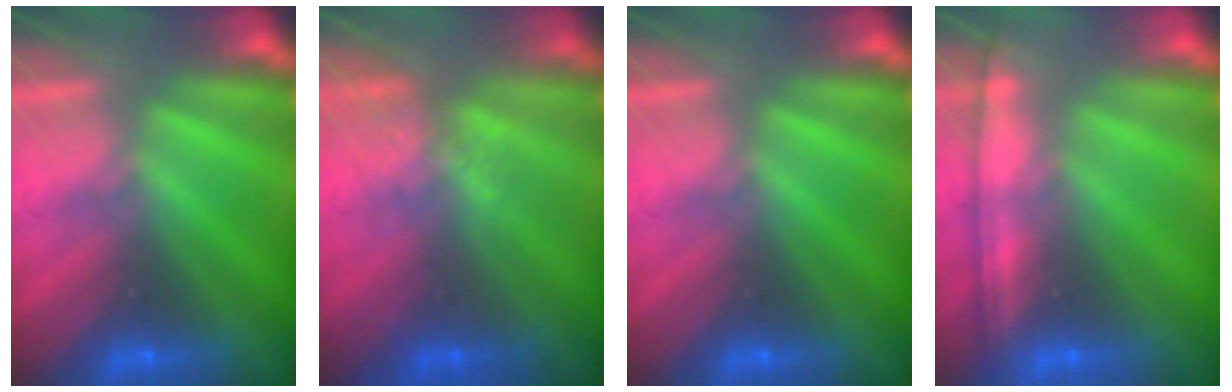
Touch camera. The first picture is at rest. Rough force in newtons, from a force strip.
{"total": 3.9}
{"total": 0.0}
{"total": 1.1}